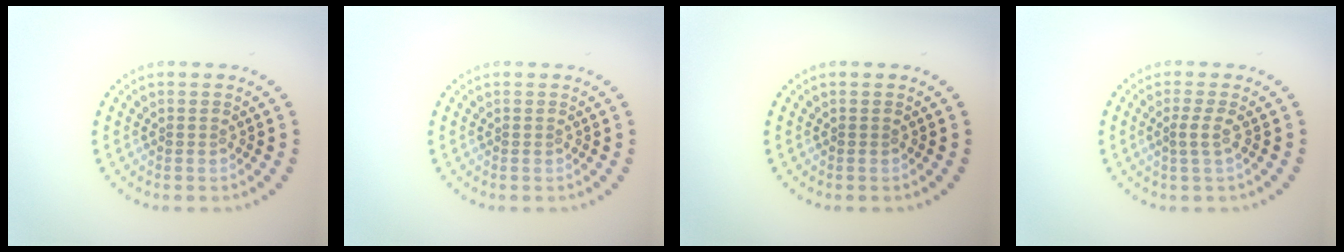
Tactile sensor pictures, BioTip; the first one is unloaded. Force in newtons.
{"total": 0.0}
{"total": 0.0}
{"total": 1.3, "press": 1.0, "slide": 0.9}